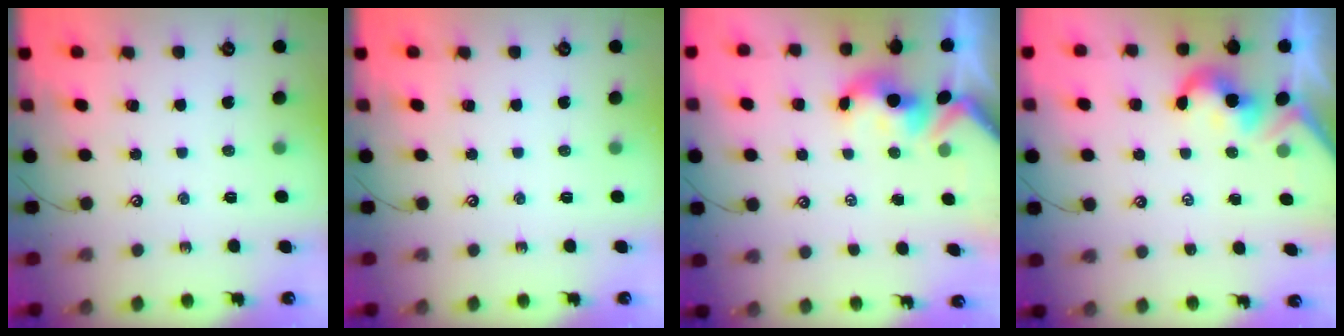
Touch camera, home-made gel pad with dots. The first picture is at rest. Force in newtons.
{"total": 0.0}
{"total": 1.6, "press": 1.4, "slide": 0.7}
{"total": 2.0, "press": 1.9, "slide": 0.5}